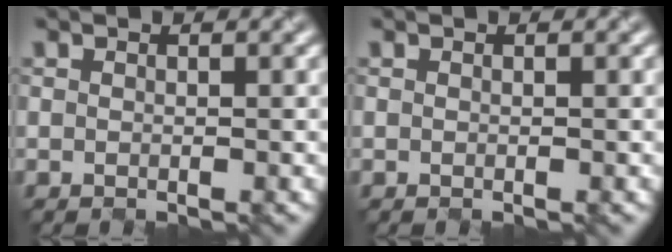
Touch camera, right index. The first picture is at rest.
{"total": 0.0}